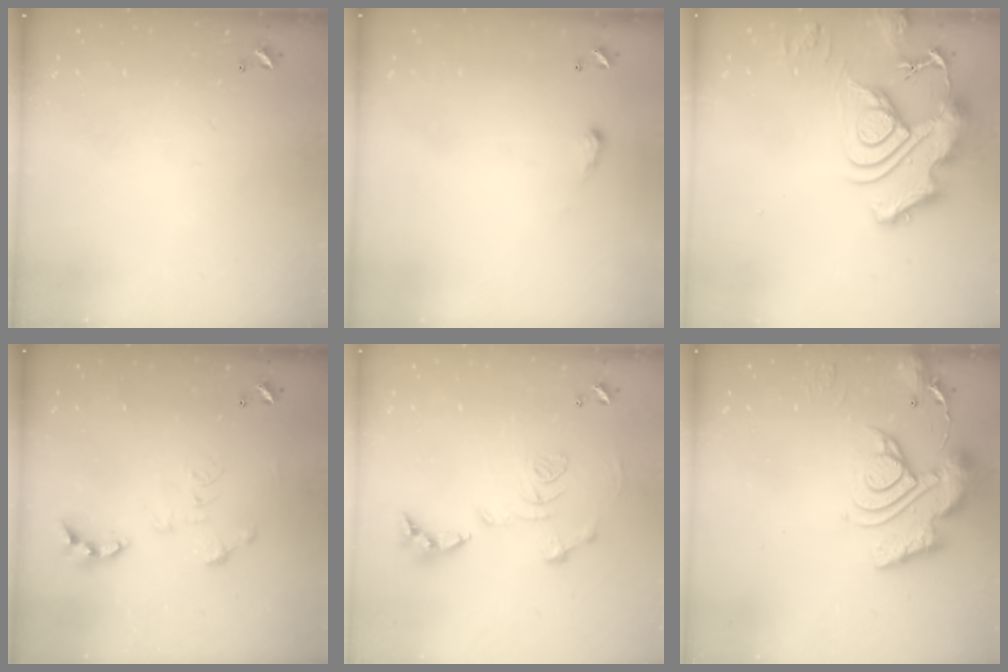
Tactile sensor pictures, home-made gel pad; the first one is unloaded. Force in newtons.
{"total": 2.0, "press": 2.0, "slide": 0.3}
{"total": 16.4, "press": 16.3, "slide": 1.5}
{"total": 0.0}
{"total": 1.2, "press": 0.4, "slide": 1.1}
{"total": 15.0, "press": 14.9, "slide": 1.6}